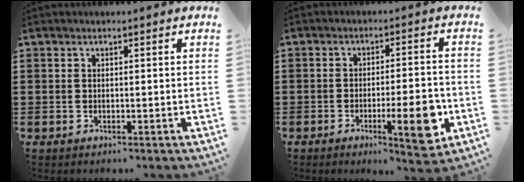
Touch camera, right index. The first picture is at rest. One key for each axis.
{"total": 8.5, "fx": -3.0, "fy": 1.7, "fz": 7.7, "tx": -0.111, "ty": -0.006, "tz": -0.045}